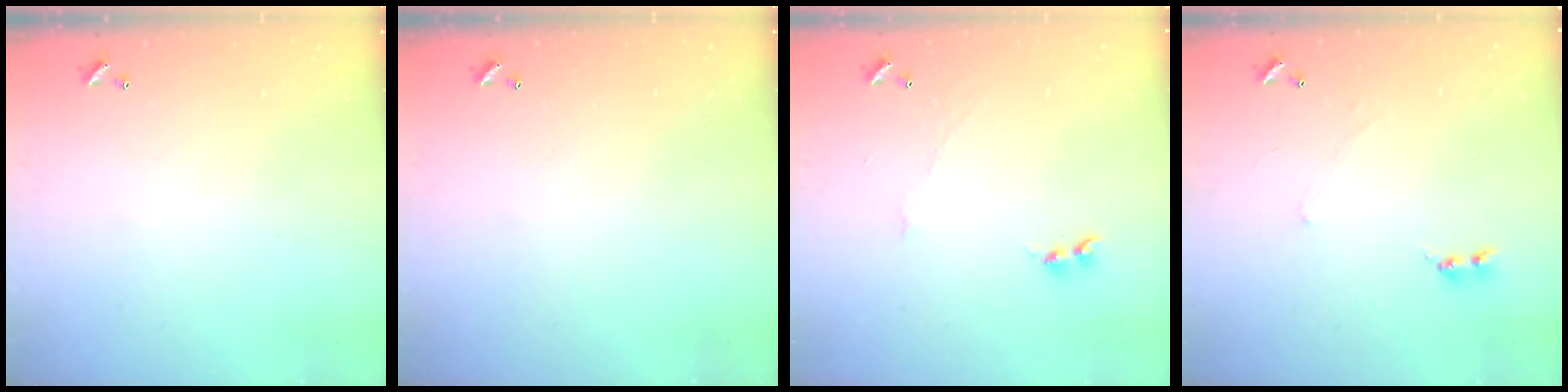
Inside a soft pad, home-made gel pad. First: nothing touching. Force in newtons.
{"total": 0.0}
{"total": 3.6, "press": 3.6, "slide": 0.5}
{"total": 0.9, "press": 0.8, "slide": 0.3}